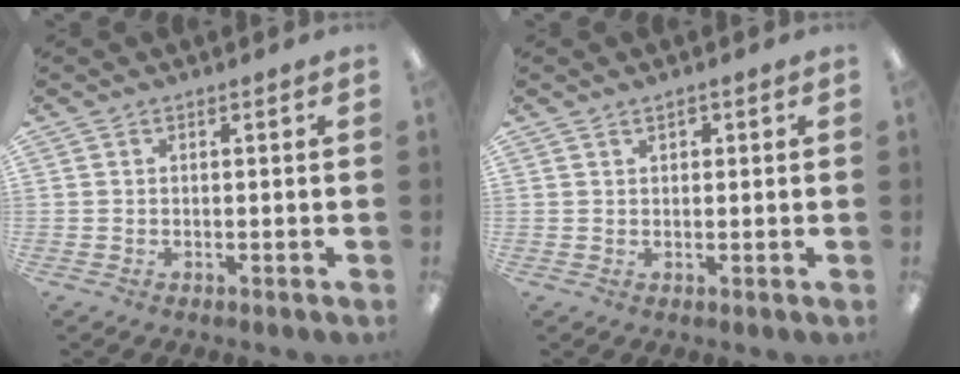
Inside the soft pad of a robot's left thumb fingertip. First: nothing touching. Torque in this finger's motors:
{"motor_torque": [-0.18, 0.00, -0.32, 0.06, 0.04]}